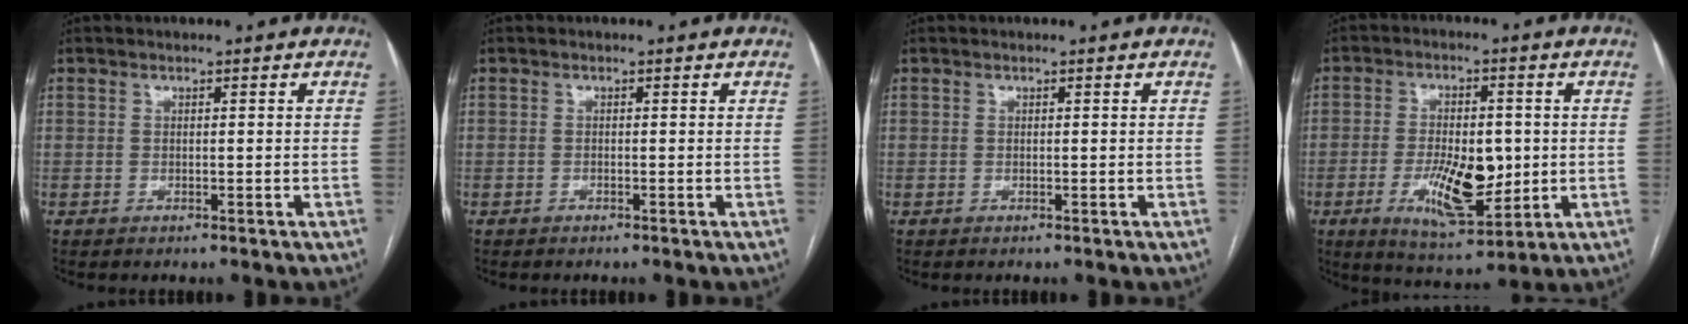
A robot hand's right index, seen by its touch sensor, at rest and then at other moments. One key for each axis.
{"total": 0.0}
{"total": 0.0}
{"total": 7.5, "fx": -0.8, "fy": 3.4, "fz": 6.7, "tx": -0.105, "ty": -0.006, "tz": -0.002}